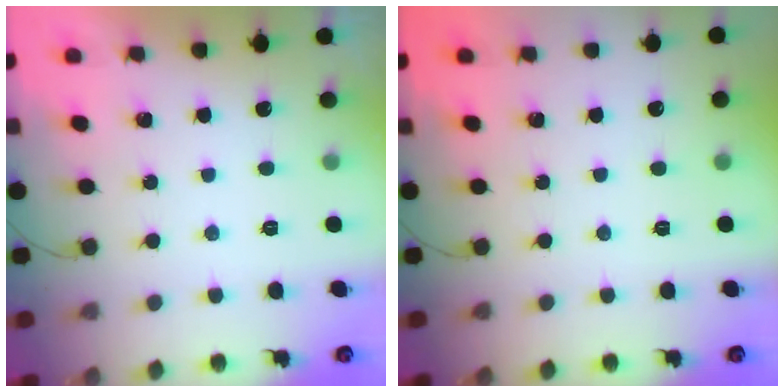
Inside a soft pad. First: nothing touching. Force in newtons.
{"total": 0.0}